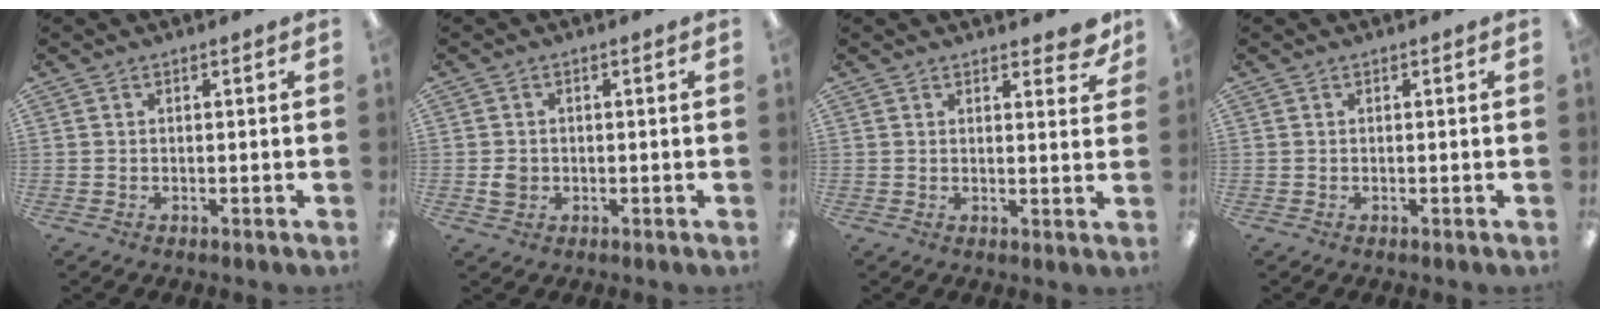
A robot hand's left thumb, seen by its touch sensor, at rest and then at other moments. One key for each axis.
{"total": 2.3, "fx": -0.3, "fy": 2.0, "fz": 1.1, "tx": -0.012, "ty": 0.001, "tz": -0.008}
{"total": 3.8, "fx": 3.2, "fy": 1.3, "fz": 1.7, "tx": -0.008, "ty": -0.020, "tz": 0.052}
{"total": 0.0}